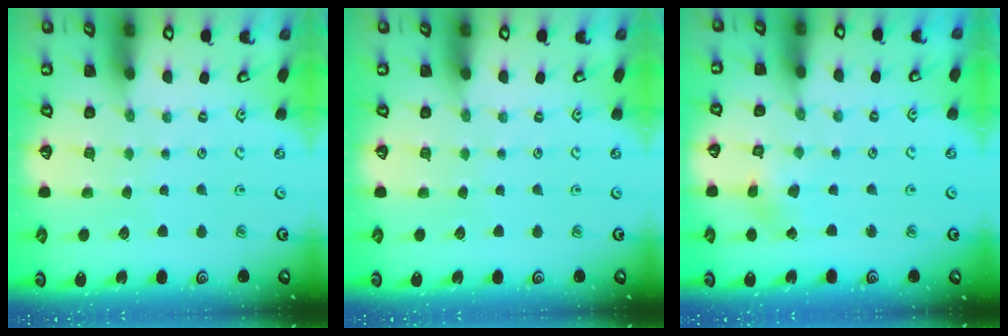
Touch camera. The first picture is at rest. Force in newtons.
{"total": 0.0}
{"total": 2.7, "press": 2.7, "slide": 0.3}